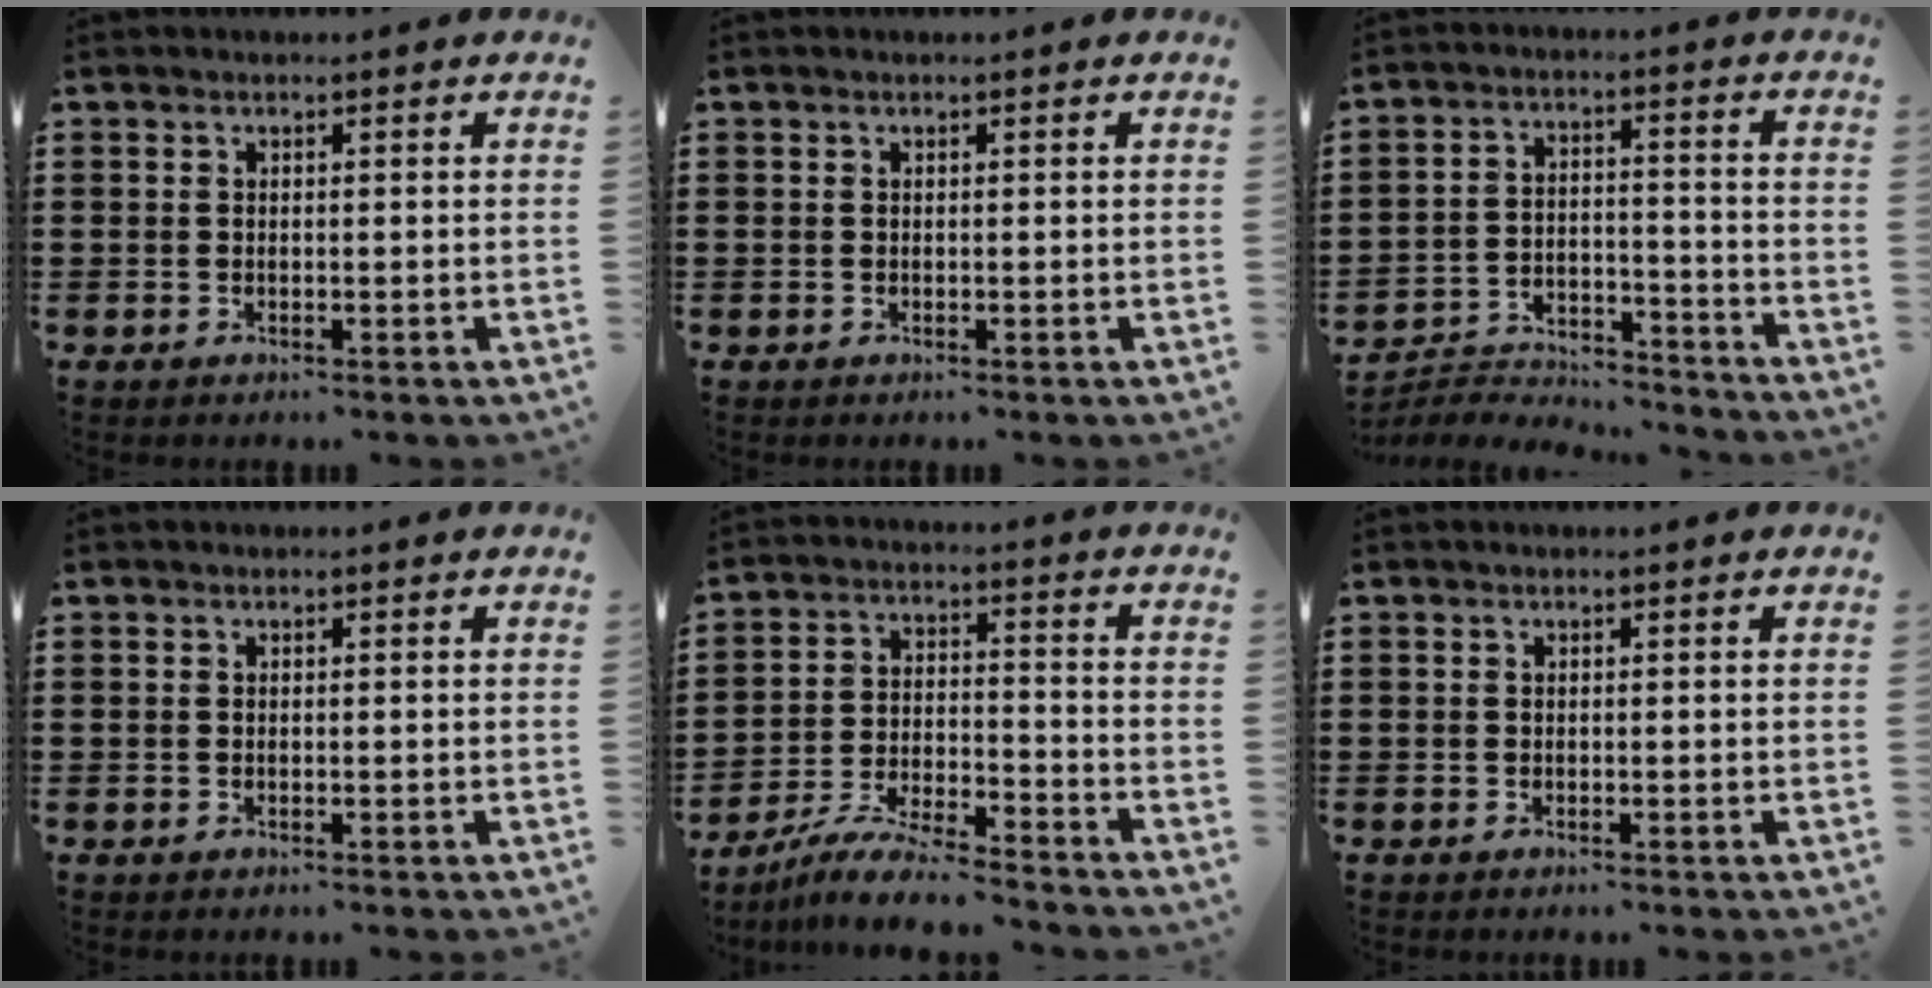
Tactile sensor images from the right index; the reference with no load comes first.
{"total": 0.0}
{"total": 4.9, "force": [-4.8, 0.7, 0.6], "torque": [-0.021, 0.004, -0.101]}
{"total": 0.0}
{"total": 7.5, "force": [-7.1, 0.2, 2.4], "torque": [-0.051, 0.003, -0.138]}
{"total": 0.0}